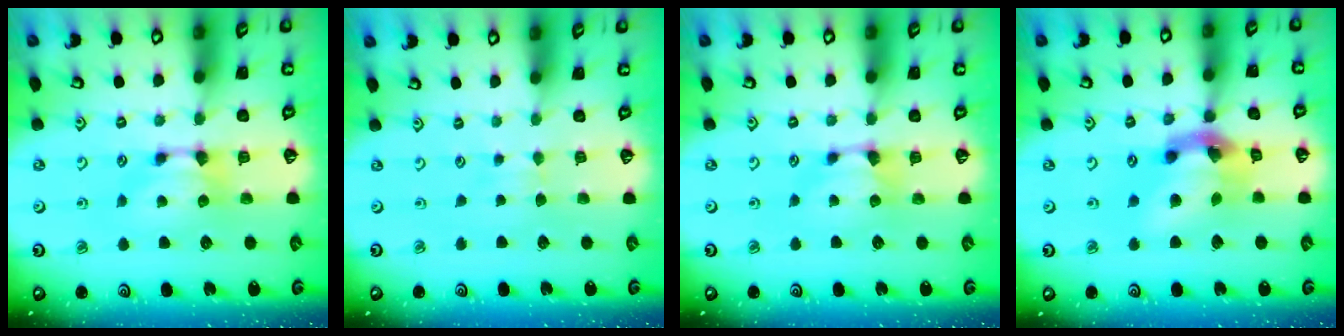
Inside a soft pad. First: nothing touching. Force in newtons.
{"total": 2.9, "press": 2.9, "slide": 0.4}
{"total": 1.1, "press": 0.4, "slide": 1.0}
{"total": 8.4, "press": 7.9, "slide": 2.7}